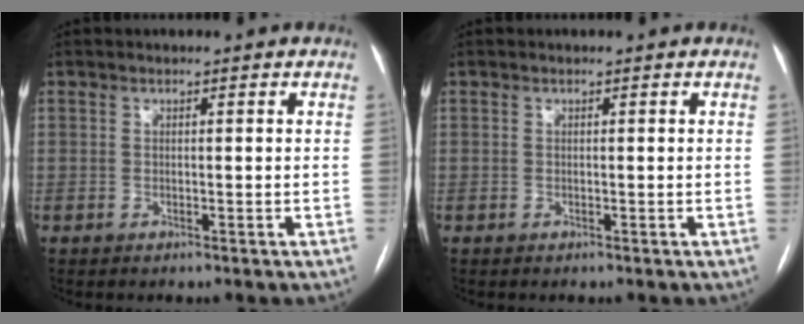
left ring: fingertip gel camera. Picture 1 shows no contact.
{"total": 0.0}